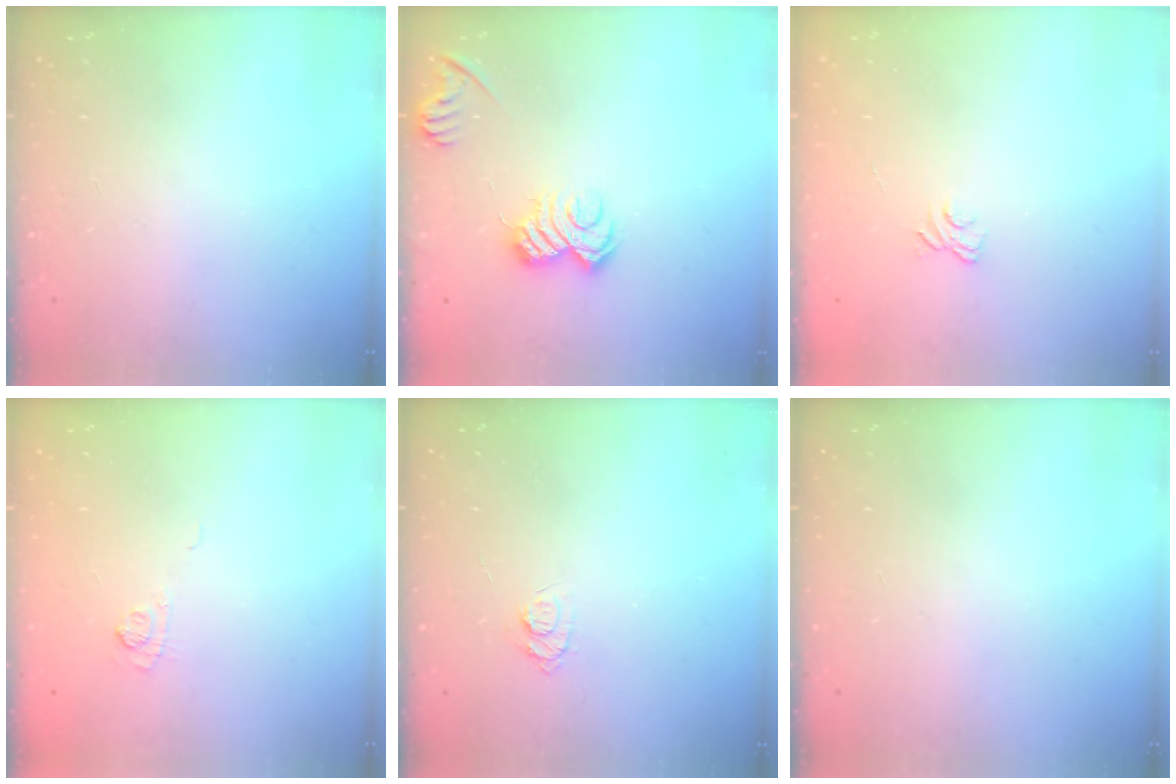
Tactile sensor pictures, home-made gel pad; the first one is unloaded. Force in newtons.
{"total": 9.9, "press": 9.9, "slide": 0.5}
{"total": 2.9, "press": 2.6, "slide": 1.3}
{"total": 4.6, "press": 4.4, "slide": 1.1}
{"total": 6.4, "press": 6.4, "slide": 0.6}
{"total": 0.0}